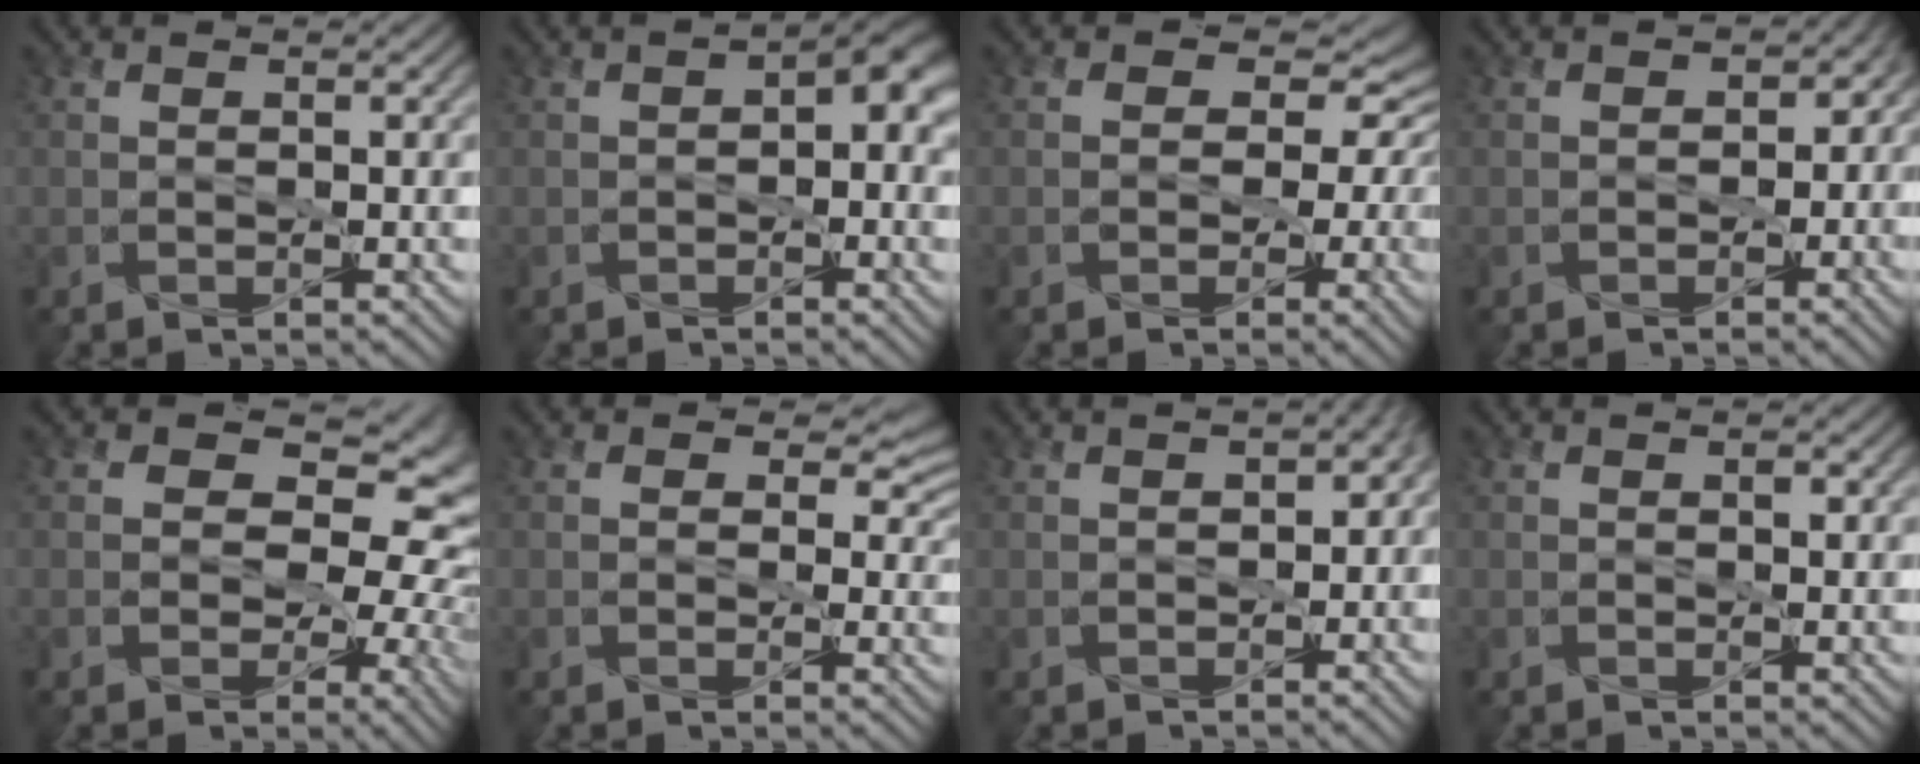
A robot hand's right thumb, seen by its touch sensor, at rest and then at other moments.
{"total": 3.7, "force": [-0.1, 2.3, 3.0], "torque": [-0.037, -0.002, -0.003]}
{"total": 6.3, "force": [0.0, 5.2, 3.5], "torque": [-0.032, 0.006, -0.015]}
{"total": 2.2, "force": [-0.6, 2.1, 0.7], "torque": [0.002, -0.005, -0.008]}
{"total": 13.7, "force": [1.8, 9.8, 9.4], "torque": [-0.118, 0.005, 0.017]}
{"total": 3.6, "force": [1.3, 2.8, 1.9], "torque": [-0.026, -0.010, 0.004]}
{"total": 2.5, "force": [-0.2, 1.9, 1.6], "torque": [-0.016, -0.009, -0.002]}
{"total": 0.7, "force": [0.3, 0.3, 0.5], "torque": [-0.003, -0.003, 0.003]}